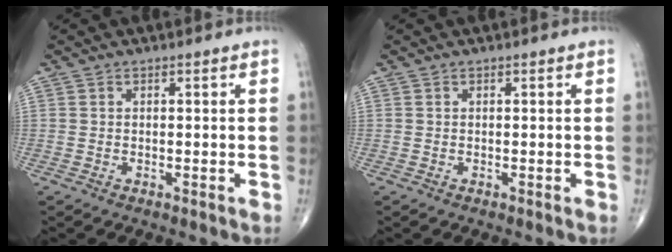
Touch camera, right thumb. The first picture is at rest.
{"total": 0.0}